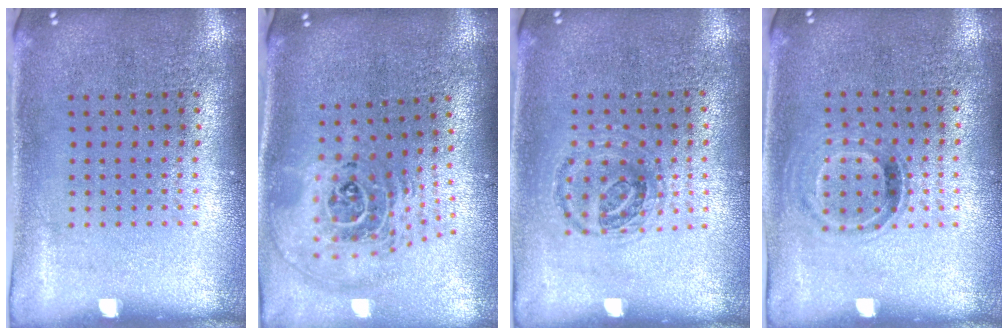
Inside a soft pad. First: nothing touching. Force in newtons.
{"total": 2.6, "press": 1.8, "slide": 1.9}
{"total": 1.0, "press": 0.9, "slide": 0.2}
{"total": 0.8, "press": 0.7, "slide": 0.4}